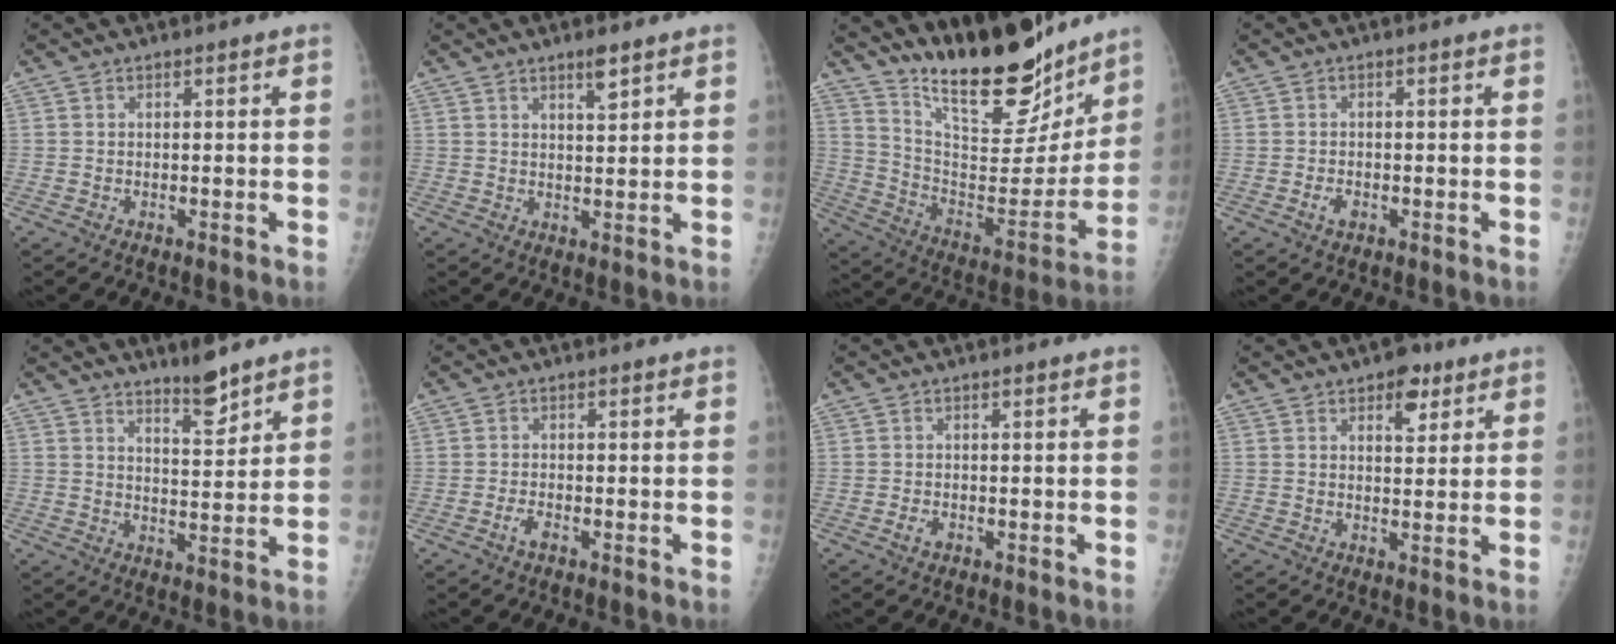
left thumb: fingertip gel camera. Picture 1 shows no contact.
{"total": 3.3, "force": [2.3, 0.7, 2.3], "torque": [-0.032, -0.017, 0.038]}
{"total": 22.8, "force": [18.3, 7.1, 11.7], "torque": [-0.137, -0.109, 0.305]}
{"total": 1.7, "force": [-0.8, 1.1, 1.1], "torque": [-0.019, 0.004, -0.013]}
{"total": 5.9, "force": [4.9, 1.1, 3.1], "torque": [-0.038, -0.045, 0.081]}
{"total": 1.8, "force": [-1.1, 0.7, 1.3], "torque": [-0.028, 0.007, -0.021]}
{"total": 1.4, "force": [-0.6, 0.9, 0.9], "torque": [-0.015, 0.003, -0.012]}
{"total": 5.3, "force": [3.0, 2.9, 3.3], "torque": [-0.023, -0.013, 0.038]}